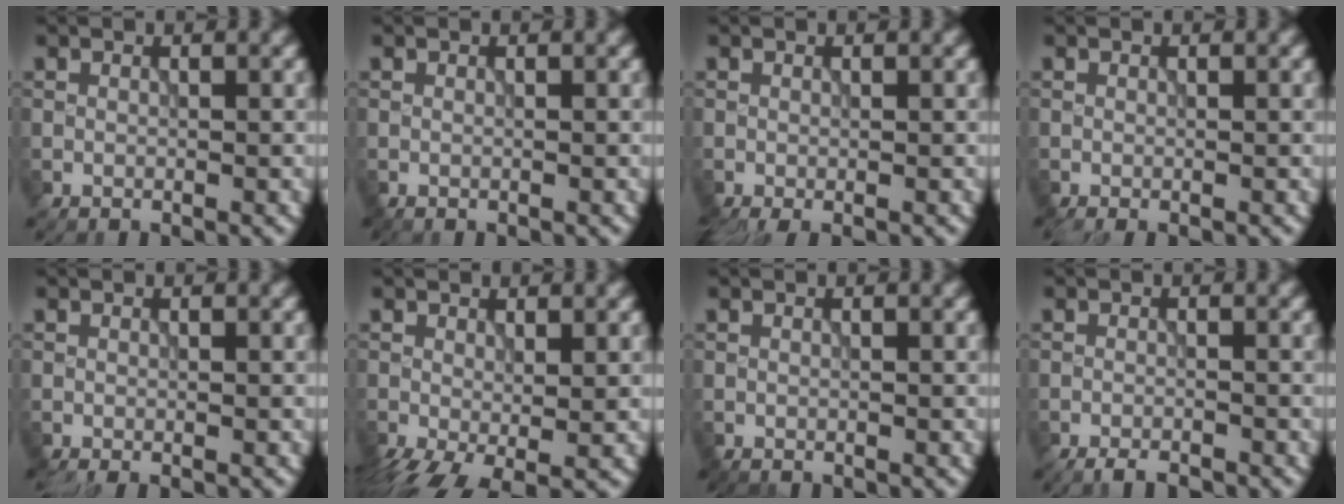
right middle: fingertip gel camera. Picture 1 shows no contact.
{"total": 0.0}
{"total": 1.6, "force": [-1.0, 0.3, 1.2], "torque": [-0.024, -0.011, -0.020]}
{"total": 0.9, "force": [-0.6, 0.1, 0.6], "torque": [-0.011, -0.007, -0.013]}
{"total": 1.4, "force": [-1.1, 0.1, 0.8], "torque": [-0.011, -0.009, -0.021]}
{"total": 5.2, "force": [-2.2, 2.2, 4.1], "torque": [-0.087, -0.023, -0.035]}
{"total": 0.8, "force": [-0.8, 0.0, 0.0], "torque": [0.004, -0.007, -0.012]}
{"total": 2.5, "force": [-2.2, 0.4, 1.1], "torque": [-0.019, -0.004, -0.038]}